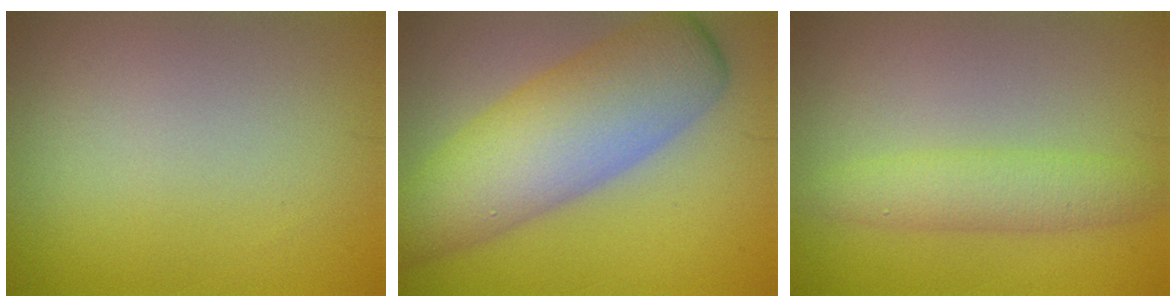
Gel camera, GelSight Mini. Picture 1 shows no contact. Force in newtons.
{"total": 9.2, "press": 9.2, "slide": 0.3}
{"total": 2.9, "press": 2.9, "slide": 0.1}